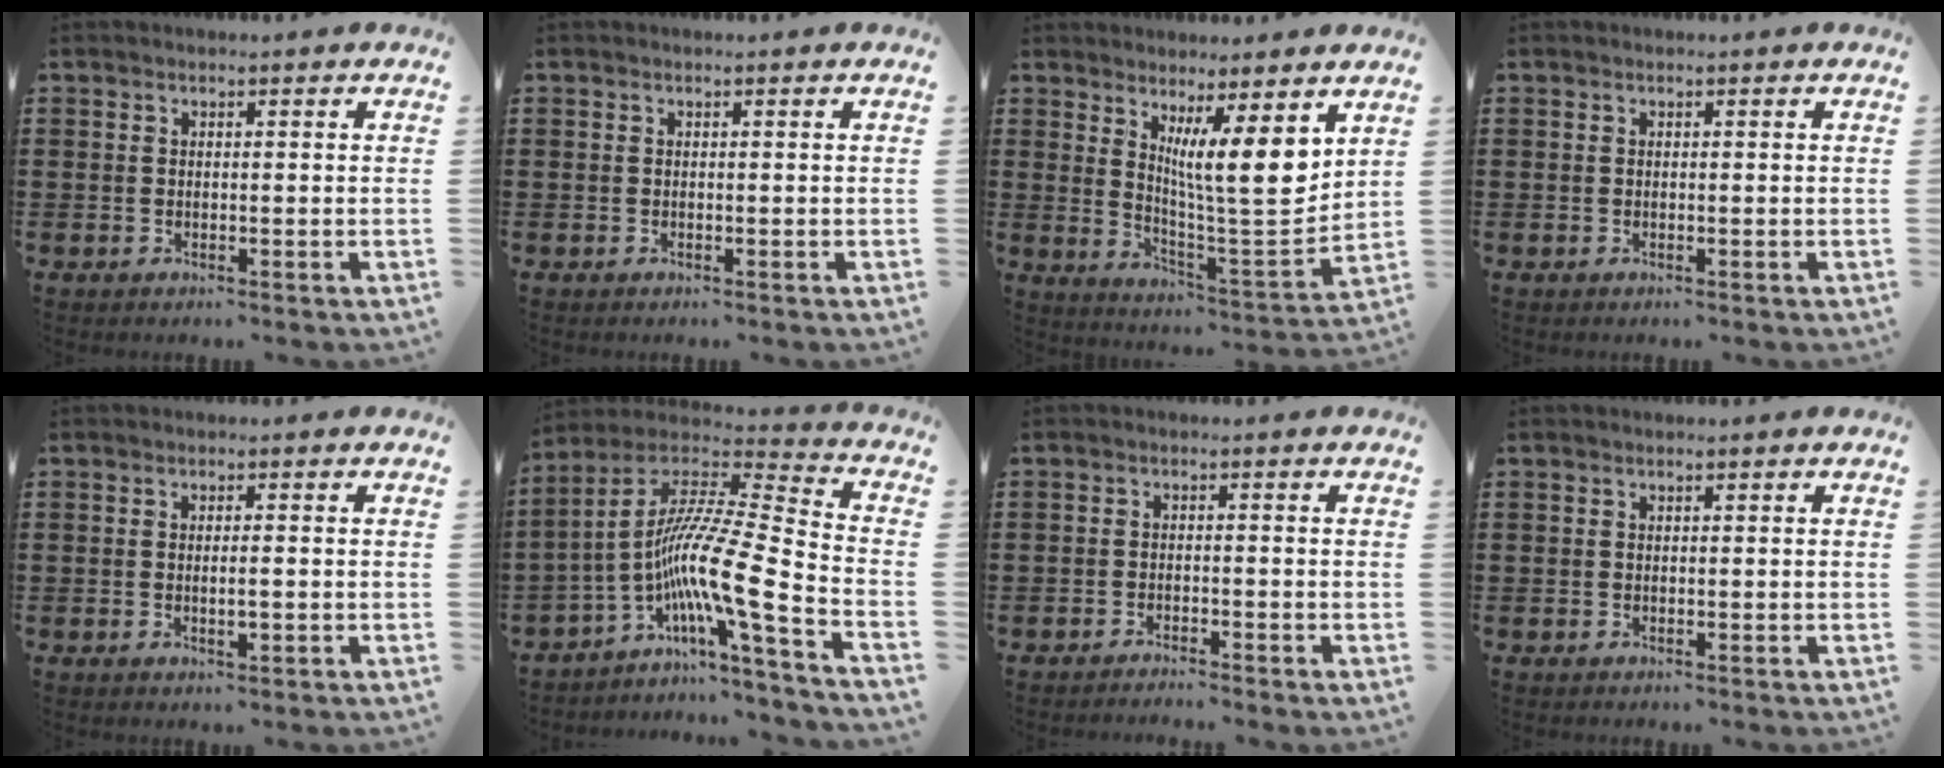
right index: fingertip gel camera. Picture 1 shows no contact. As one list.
[{"total": 0.0}, {"total": 9.9, "force": [5.4, 1.1, 8.2], "torque": [-0.136, -0.039, 0.086]}, {"total": 0.0}, {"total": 1.8, "force": [-0.3, 0.3, 1.8], "torque": [-0.032, -0.001, -0.006]}, {"total": 13.1, "force": [-5.0, 1.7, 12.0], "torque": [-0.235, -0.021, -0.104]}, {"total": 1.4, "force": [-1.4, -0.1, 0.0], "torque": [-0.004, 0.003, -0.028]}, {"total": 0.0}]